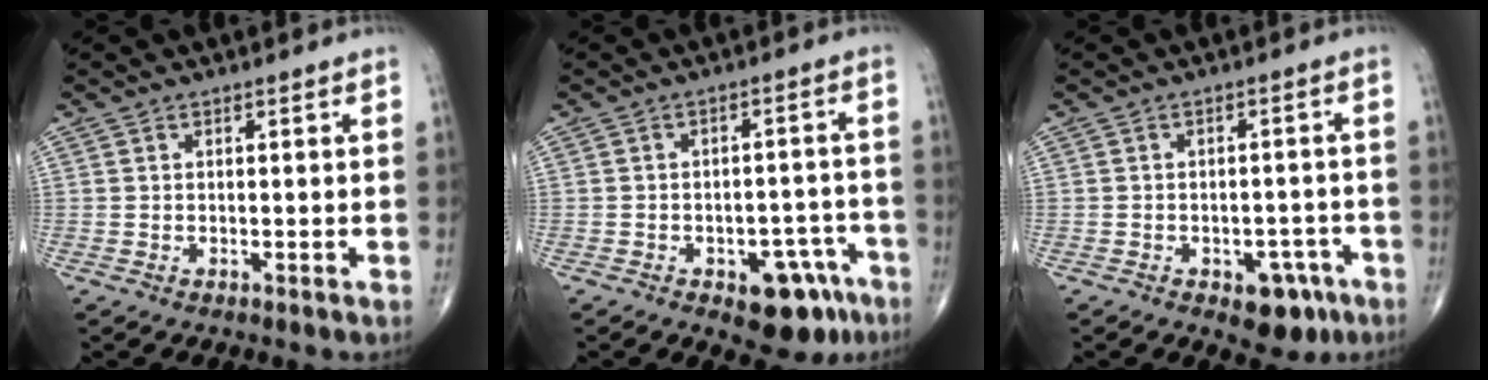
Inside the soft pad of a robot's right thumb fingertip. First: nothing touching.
{"total": 9.9, "force": [-5.6, 5.2, 6.3], "torque": [-0.046, 0.043, -0.066]}
{"total": 6.8, "force": [-3.7, 4.0, 4.1], "torque": [-0.025, 0.024, -0.041]}